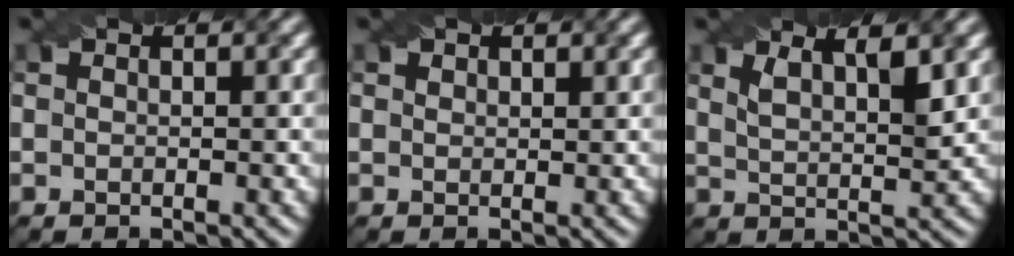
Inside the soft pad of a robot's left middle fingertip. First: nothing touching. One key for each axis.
{"total": 1.1, "fx": 0.8, "fy": 0.6, "fz": 0.3, "tx": -0.006, "ty": -0.006, "tz": 0.012}
{"total": 4.1, "fx": 2.3, "fy": 1.4, "fz": 3.0, "tx": -0.036, "ty": 0.009, "tz": 0.030}